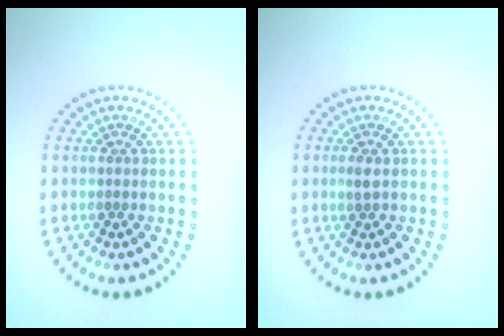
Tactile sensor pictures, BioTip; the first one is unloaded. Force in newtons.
{"total": 0.8, "press": 0.7, "slide": 0.2}